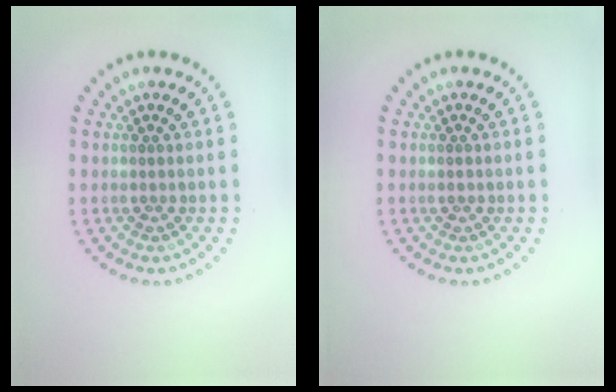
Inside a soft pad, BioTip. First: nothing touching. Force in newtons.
{"total": 0.6, "press": 0.6, "slide": 0.1}